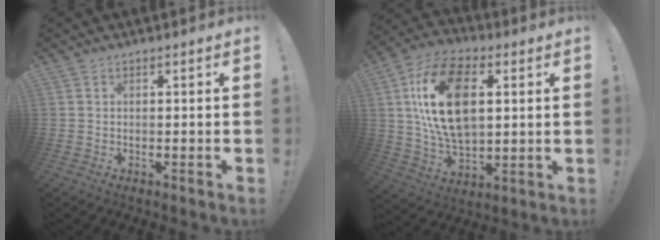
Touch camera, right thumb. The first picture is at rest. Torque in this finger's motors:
{"motor_torque": [1.73, 3.29, 2.01, 0.00, 0.79]}